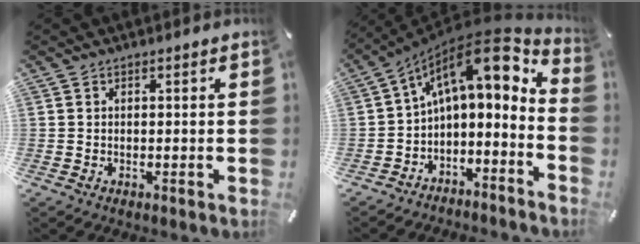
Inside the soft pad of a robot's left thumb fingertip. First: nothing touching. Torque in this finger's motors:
{"motor_torque": [1.40, 3.61, 0.56, 0.19, 0.38]}